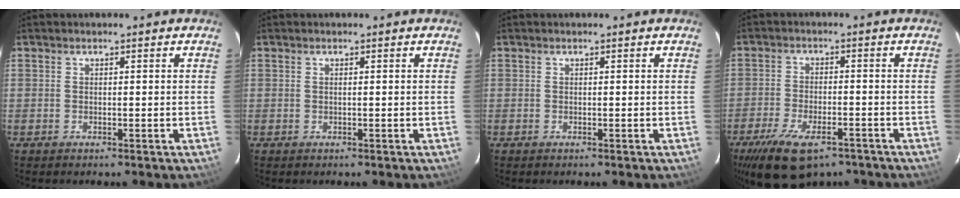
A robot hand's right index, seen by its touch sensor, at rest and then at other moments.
{"total": 0.0}
{"total": 0.0}
{"total": 13.5, "force": [-9.1, 5.8, 8.1], "torque": [-0.174, -0.026, -0.150]}